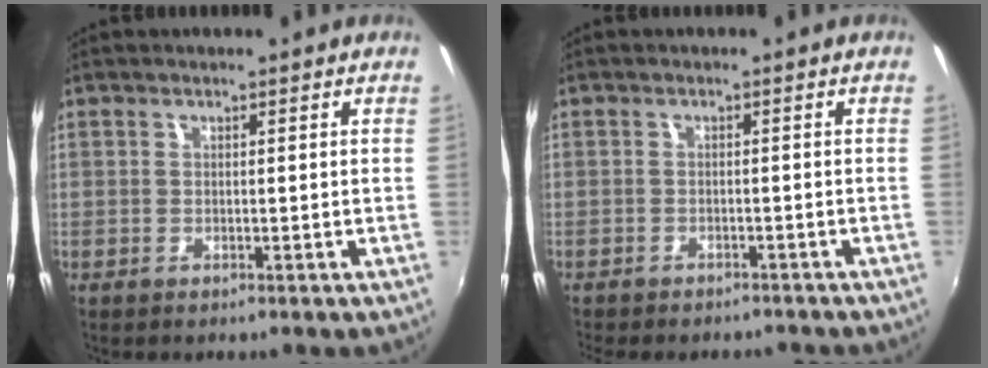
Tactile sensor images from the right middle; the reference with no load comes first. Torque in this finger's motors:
{"motor_torque": [1.03, -1.11, 0.24, 0.13]}